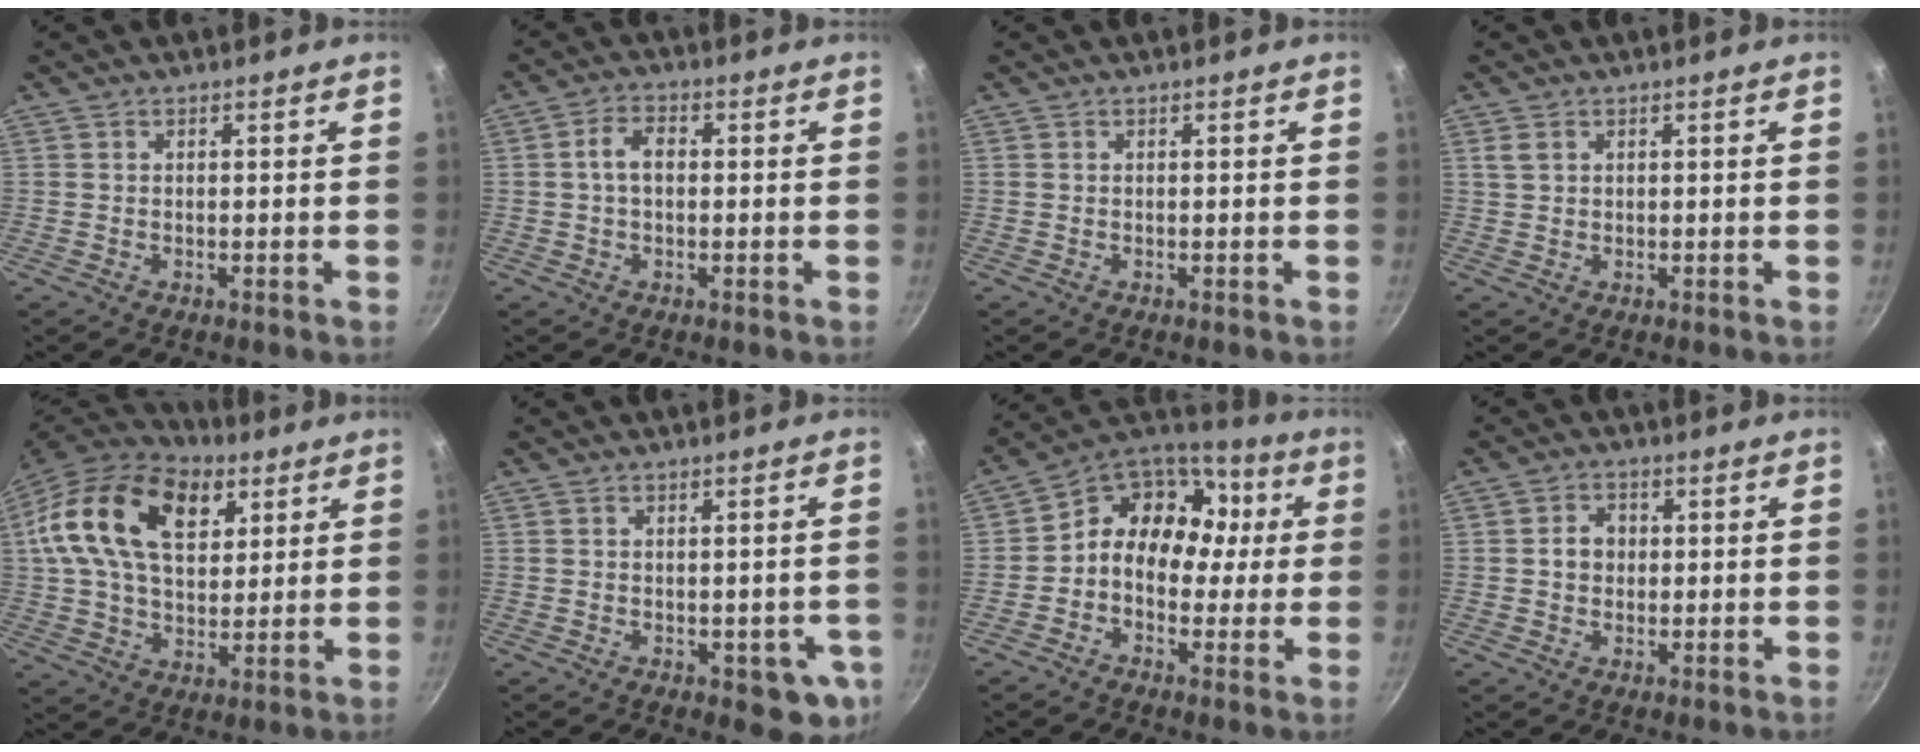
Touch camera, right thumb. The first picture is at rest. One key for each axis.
{"total": 4.6, "fx": 0.2, "fy": 3.0, "fz": 3.5, "tx": -0.059, "ty": 0.015, "tz": -0.002}
{"total": 0.0}
{"total": 1.8, "fx": 0.8, "fy": 1.3, "fz": 1.0, "tx": -0.017, "ty": 0.000, "tz": 0.017}
{"total": 21.8, "fx": 8.2, "fy": 13.3, "fz": 15.1, "tx": -0.247, "ty": -0.007, "tz": 0.133}
{"total": 6.7, "fx": -1.8, "fy": 3.6, "fz": 5.3, "tx": -0.034, "ty": 0.001, "tz": -0.019}
{"total": 14.7, "fx": 0.9, "fy": 12.0, "fz": 8.5, "tx": -0.097, "ty": 0.045, "tz": -0.007}
{"total": 3.7, "fx": 0.1, "fy": 3.1, "fz": 2.0, "tx": -0.011, "ty": 0.007, "tz": -0.003}